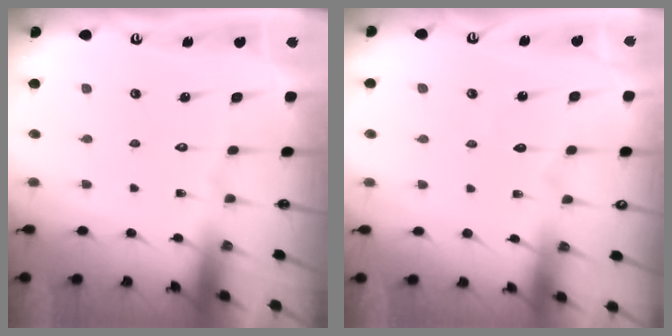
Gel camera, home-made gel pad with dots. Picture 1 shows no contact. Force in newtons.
{"total": 3.1, "press": 3.1, "slide": 0.3}